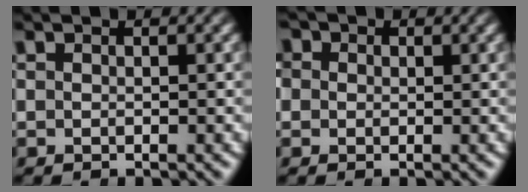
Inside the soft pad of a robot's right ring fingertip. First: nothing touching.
{"total": 5.0, "force": [0.4, 4.6, 2.0], "torque": [-0.047, 0.005, -0.004]}